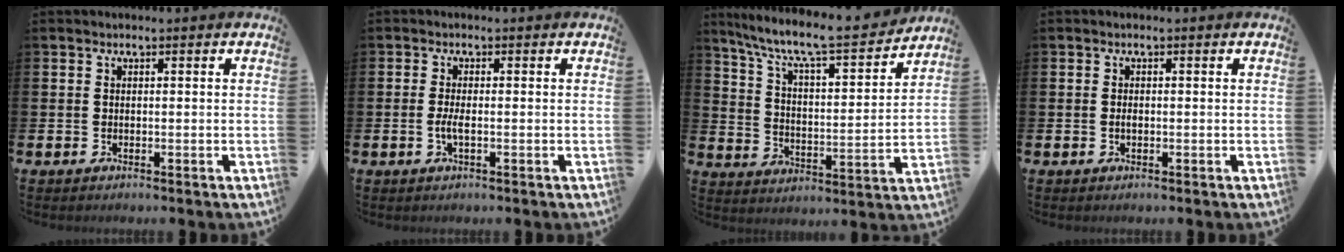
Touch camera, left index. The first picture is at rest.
{"total": 1.8, "force": [-0.4, 0.4, 1.7], "torque": [-0.032, 0.001, -0.008]}
{"total": 9.3, "force": [8.2, 1.4, 4.2], "torque": [-0.107, -0.058, 0.132]}
{"total": 0.7, "force": [-0.1, 0.4, 0.6], "torque": [-0.005, -0.002, -0.005]}